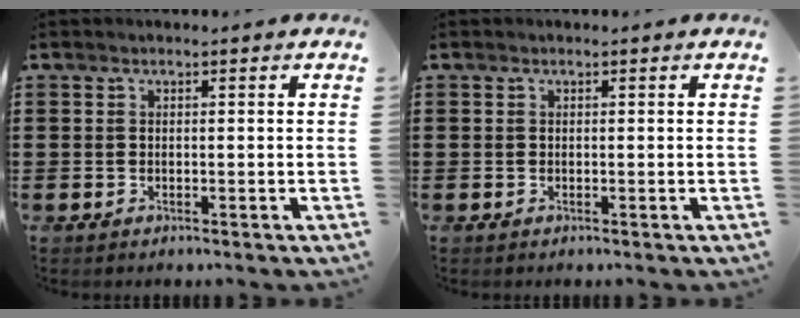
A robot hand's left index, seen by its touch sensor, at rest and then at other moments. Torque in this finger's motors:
{"motor_torque": [-0.04, -0.05, 0.00, -0.02]}